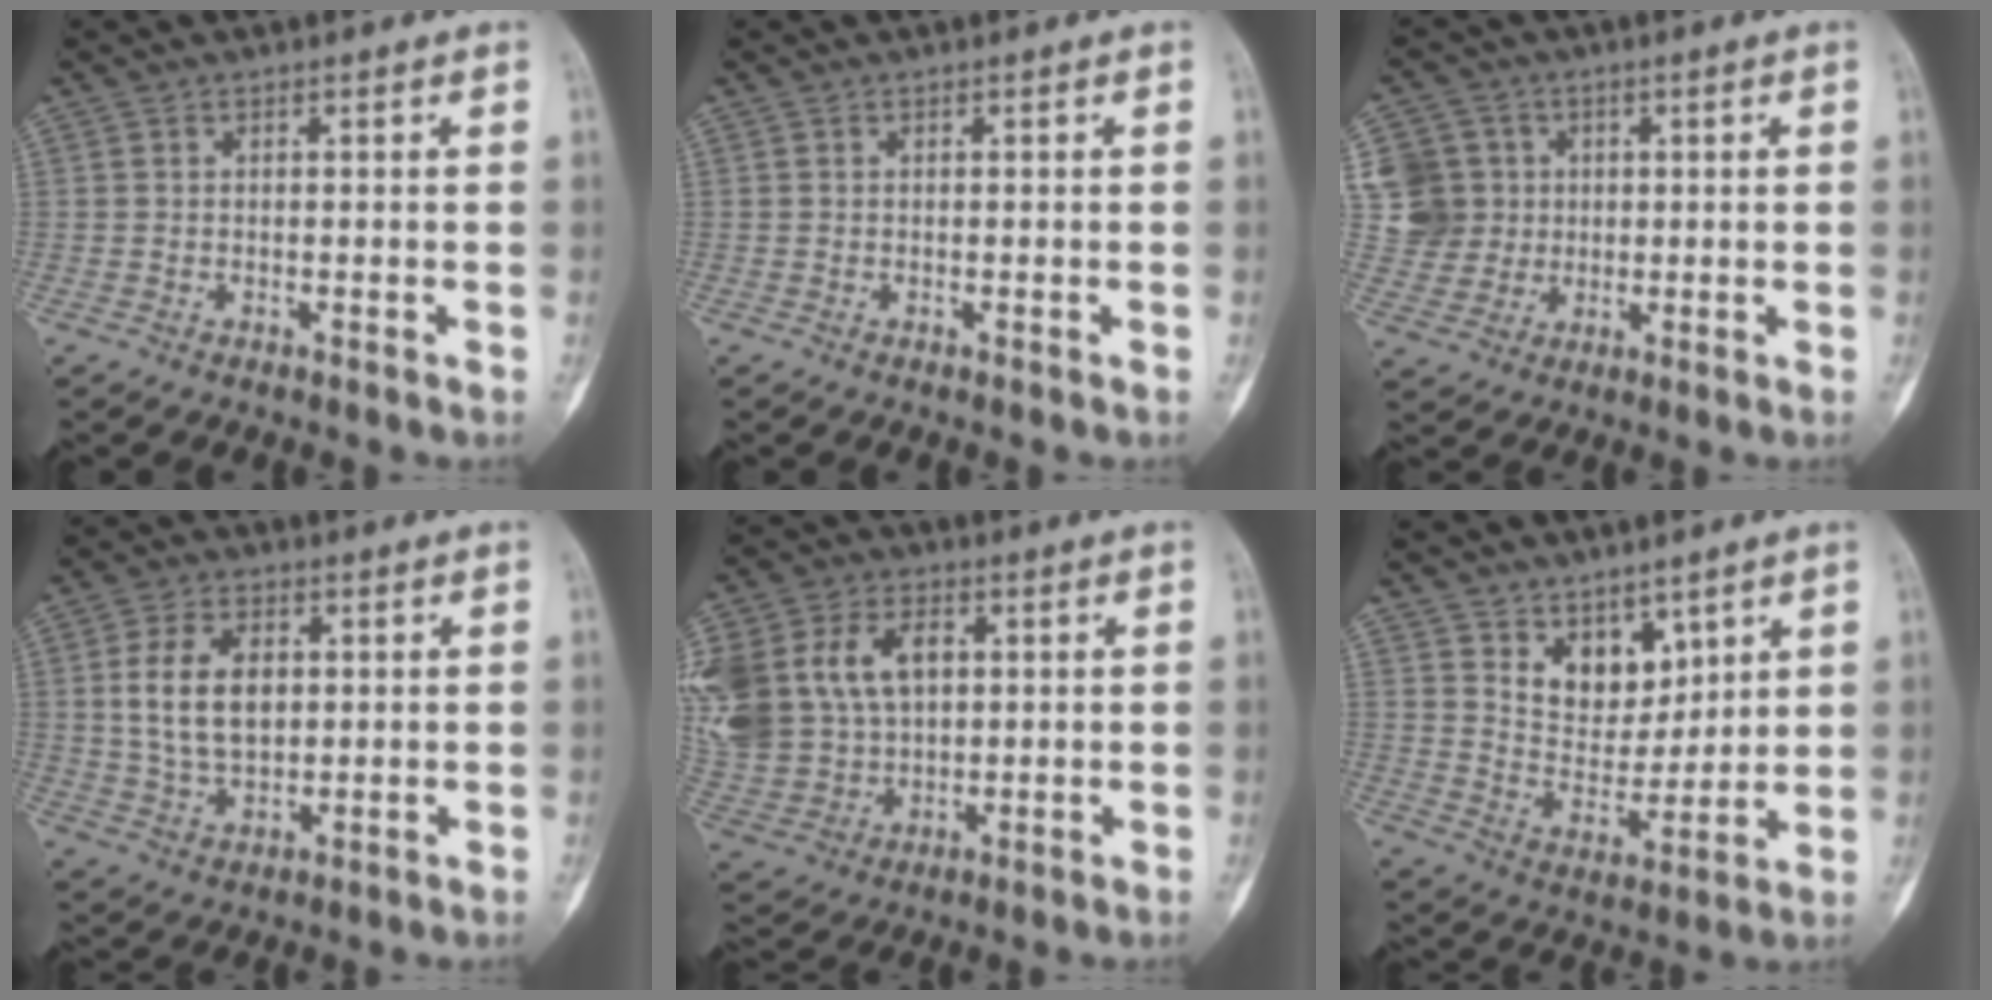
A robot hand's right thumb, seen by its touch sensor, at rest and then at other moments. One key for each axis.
{"total": 0.0}
{"total": 9.2, "fx": 1.6, "fy": 8.9, "fz": 1.7, "tx": -0.004, "ty": 0.007, "tz": 0.032}
{"total": 12.2, "fx": 1.9, "fy": 7.8, "fz": 9.2, "tx": -0.153, "ty": -0.003, "tz": 0.040}
{"total": 25.8, "fx": 5.8, "fy": 19.3, "fz": 16.2, "tx": -0.382, "ty": 0.045, "tz": 0.130}
{"total": 8.9, "fx": 5.4, "fy": 5.9, "fz": 4.0, "tx": -0.029, "ty": -0.044, "tz": 0.105}